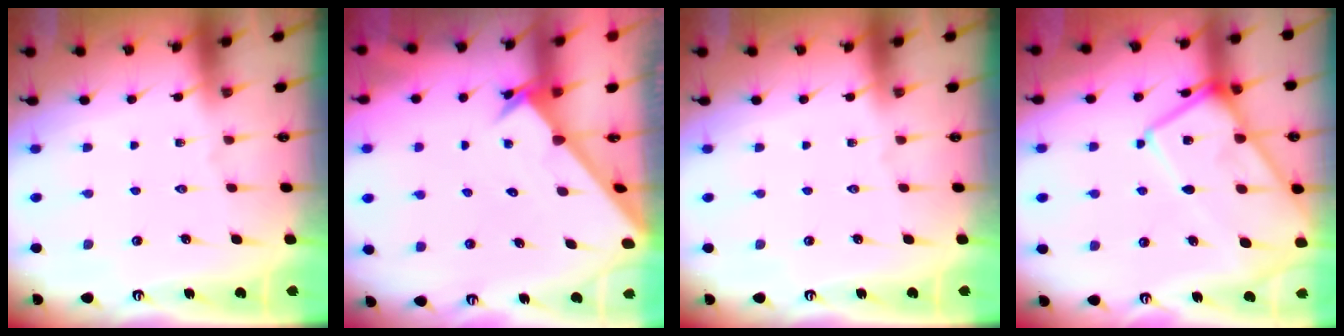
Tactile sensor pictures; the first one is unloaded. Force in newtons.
{"total": 2.7, "press": 2.7, "slide": 0.2}
{"total": 0.0}
{"total": 15.5, "press": 15.4, "slide": 1.2}